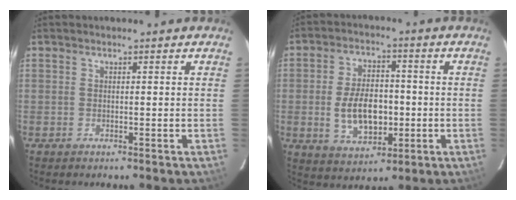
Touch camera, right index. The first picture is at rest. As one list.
[{"total": 10.9, "force": [-1.7, 6.4, 8.6], "torque": [-0.167, 0.007, -0.017]}]